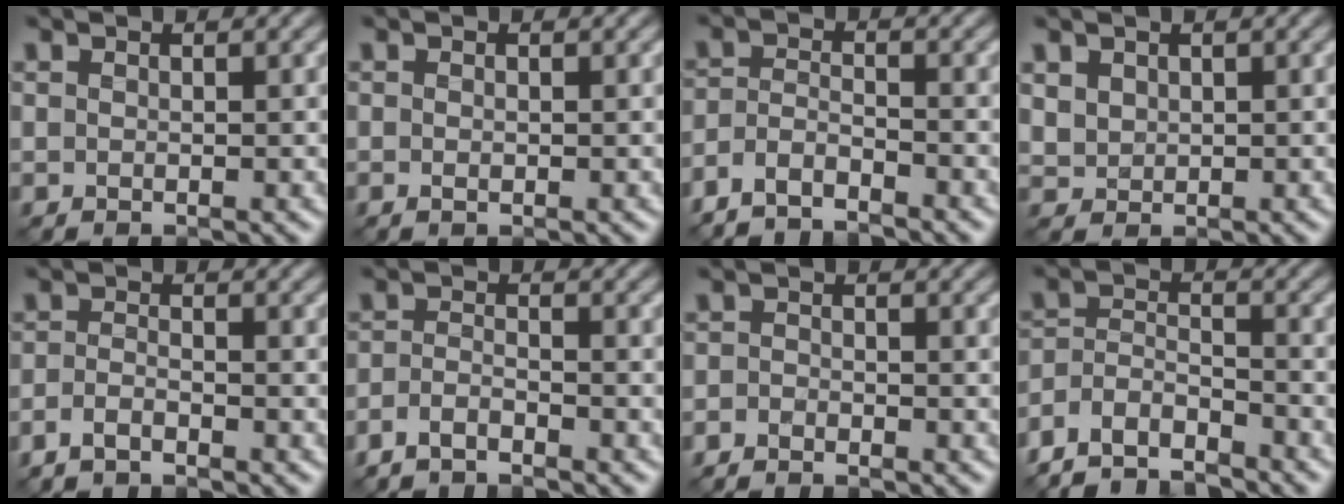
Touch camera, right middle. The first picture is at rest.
{"total": 0.5, "force": [-0.1, 0.2, 0.5], "torque": [-0.011, -0.001, -0.002]}
{"total": 3.3, "force": [-3.1, 0.5, 1.1], "torque": [-0.028, 0.000, -0.069]}
{"total": 1.4, "force": [0.8, 1.1, 0.5], "torque": [-0.019, -0.002, 0.022]}
{"total": 1.9, "force": [-1.7, 0.3, 0.9], "torque": [-0.028, 0.000, -0.040]}
{"total": 2.4, "force": [-2.2, 0.4, 0.9], "torque": [-0.026, -0.001, -0.052]}
{"total": 1.7, "force": [-1.7, 0.3, 0.2], "torque": [-0.005, 0.001, -0.039]}
{"total": 5.6, "force": [-5.1, 1.5, 1.7], "torque": [-0.035, -0.003, -0.106]}